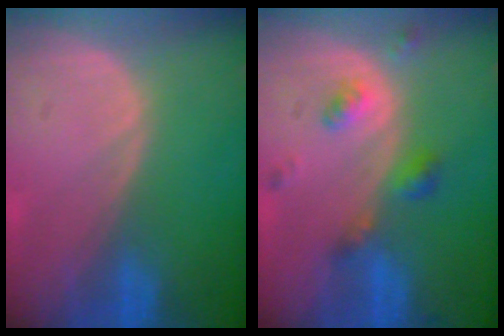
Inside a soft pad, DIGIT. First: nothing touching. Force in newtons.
{"total": 4.9, "press": 4.4, "slide": 2.3}